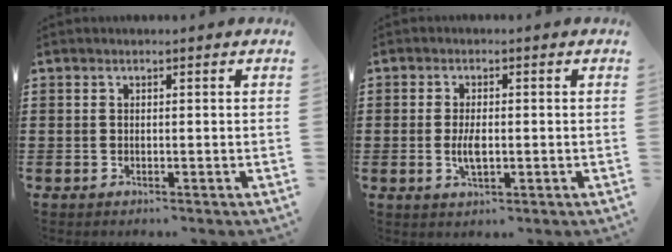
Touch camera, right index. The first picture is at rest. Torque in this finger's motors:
{"motor_torque": [2.14, 0.00, 0.44, 0.03]}